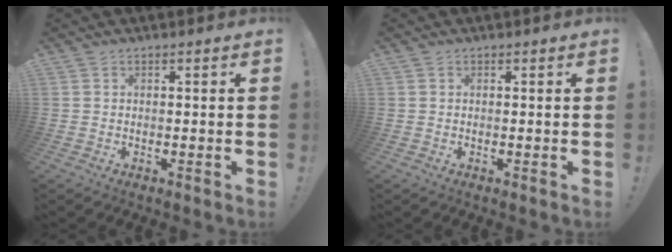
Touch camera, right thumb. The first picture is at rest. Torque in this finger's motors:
{"motor_torque": [0.05, 0.00, -0.27, 0.22, 0.08]}